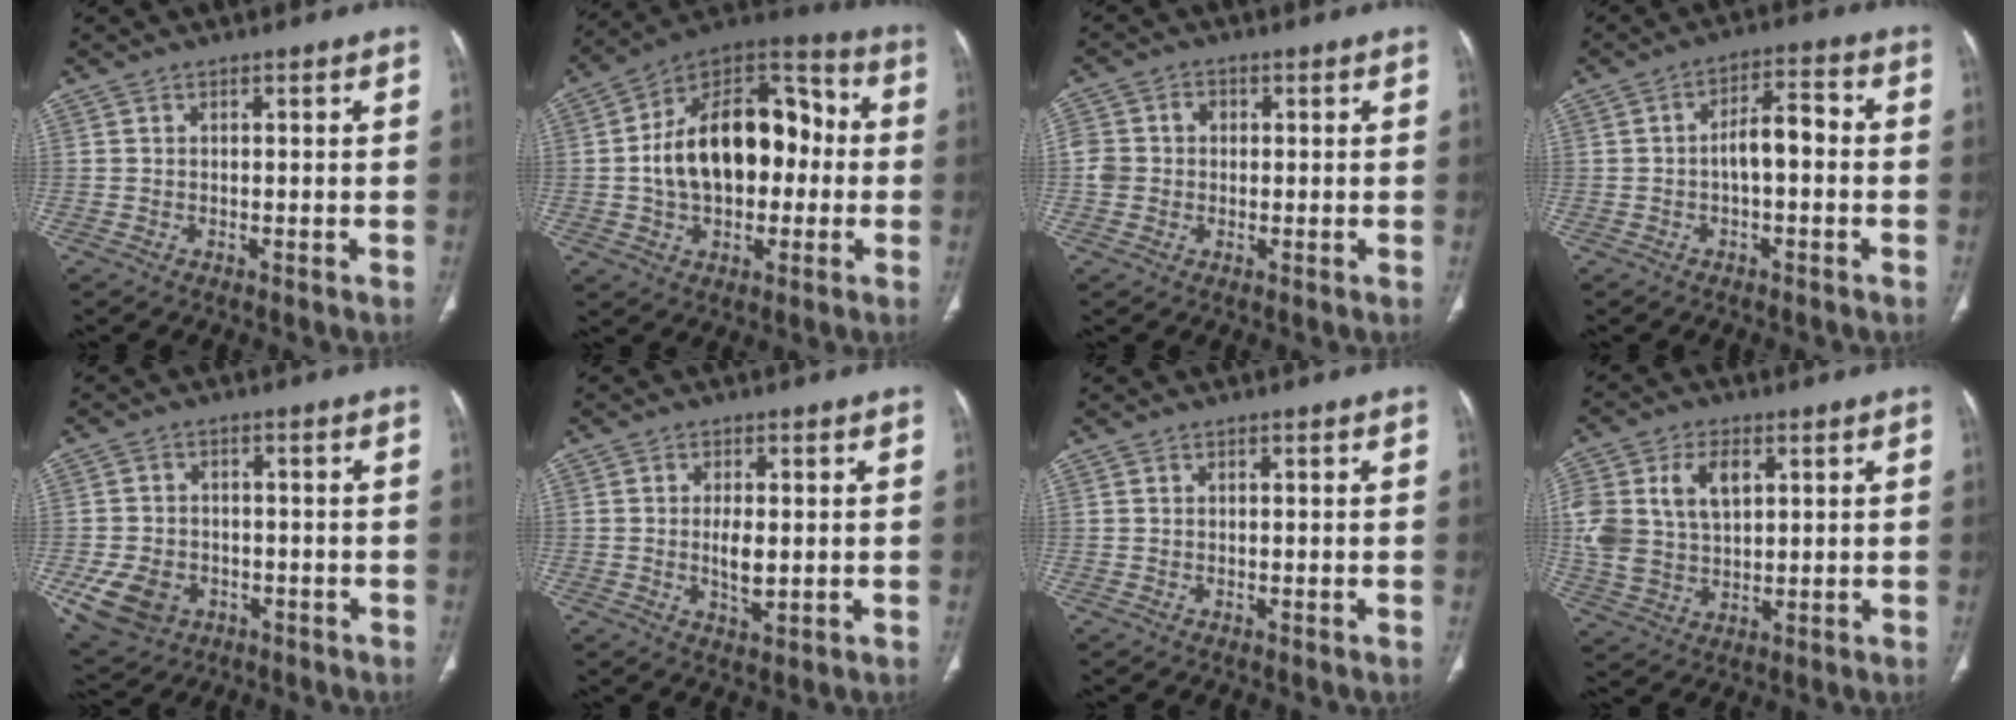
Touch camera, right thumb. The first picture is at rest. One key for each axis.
{"total": 22.0, "fx": 0.0, "fy": 13.8, "fz": 17.1, "tx": -0.250, "ty": 0.042, "tz": -0.002}
{"total": 5.0, "fx": 0.0, "fy": 4.5, "fz": 2.1, "tx": -0.034, "ty": 0.015, "tz": 0.002}
{"total": 6.4, "fx": -0.8, "fy": 2.9, "fz": 5.6, "tx": -0.084, "ty": 0.032, "tz": -0.019}
{"total": 9.8, "fx": -3.5, "fy": 7.6, "fz": 5.1, "tx": -0.092, "ty": 0.015, "tz": -0.047}
{"total": 4.6, "fx": -0.1, "fy": 2.0, "fz": 4.1, "tx": -0.072, "ty": -0.008, "tz": 0.002}
{"total": 0.0}
{"total": 13.5, "fx": 3.8, "fy": 8.8, "fz": 9.5, "tx": -0.198, "ty": 0.000, "tz": 0.082}